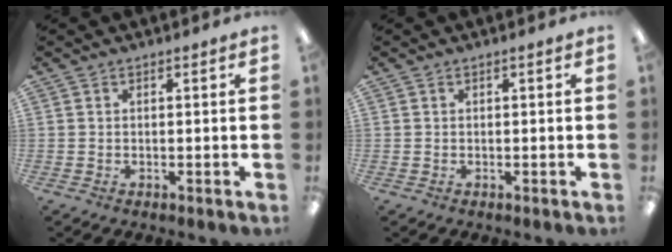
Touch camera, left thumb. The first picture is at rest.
{"total": 0.0}